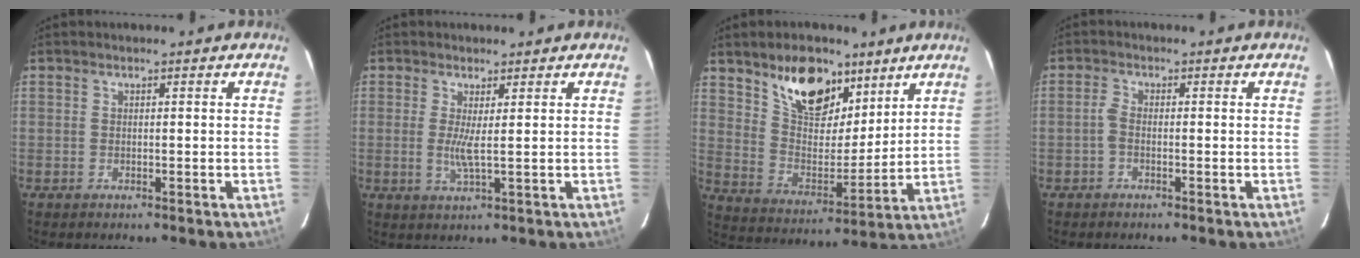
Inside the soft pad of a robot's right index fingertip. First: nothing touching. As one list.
[{"total": 3.1, "force": [0.5, 0.0, 3.0], "torque": [-0.061, -0.007, 0.004]}, {"total": 15.5, "force": [10.0, 8.0, 8.8], "torque": [-0.150, 0.007, 0.181]}, {"total": 1.5, "force": [-0.8, 0.6, 1.2], "torque": [-0.034, 0.005, -0.019]}]